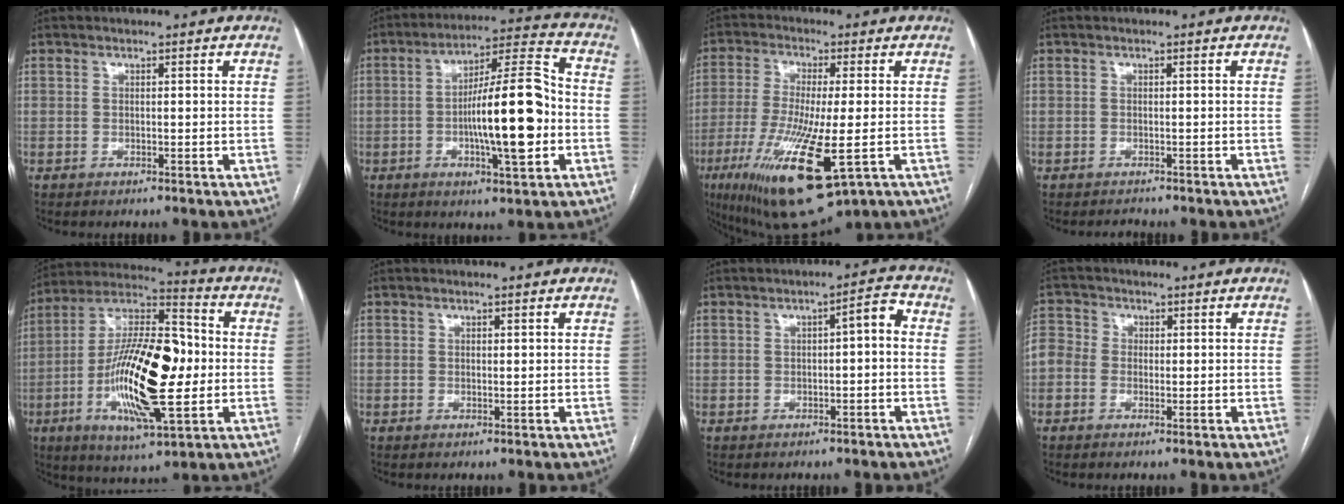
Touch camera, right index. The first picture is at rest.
{"total": 15.5, "force": [-2.6, 2.5, 15.1], "torque": [-0.247, 0.015, -0.040]}
{"total": 16.7, "force": [-6.1, 2.7, 15.3], "torque": [-0.311, -0.049, -0.099]}
{"total": 1.1, "force": [-1.1, 0.1, -0.3], "torque": [0.004, -0.003, -0.014]}
{"total": 21.0, "force": [-2.6, 5.9, 20.0], "torque": [-0.379, 0.009, -0.046]}
{"total": 0.0}
{"total": 3.2, "force": [-0.2, 0.7, 3.1], "torque": [-0.043, 0.020, -0.004]}
{"total": 5.5, "force": [-0.4, 5.1, 1.9], "torque": [-0.049, 0.025, -0.016]}